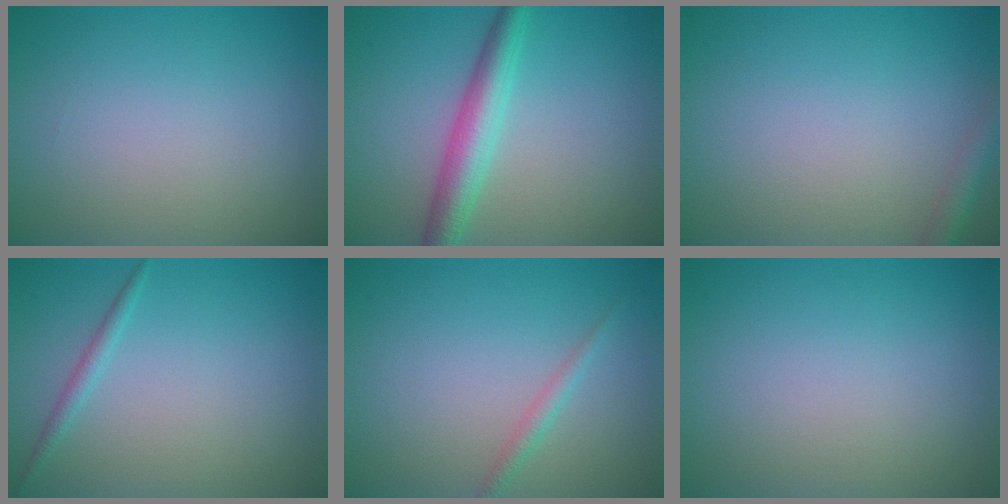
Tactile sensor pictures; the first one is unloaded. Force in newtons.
{"total": 4.1, "press": 4.1, "slide": 0.0}
{"total": 2.0, "press": 2.0, "slide": 0.1}
{"total": 1.1, "press": 1.1, "slide": 0.1}
{"total": 1.2, "press": 1.2, "slide": 0.0}
{"total": 0.0}